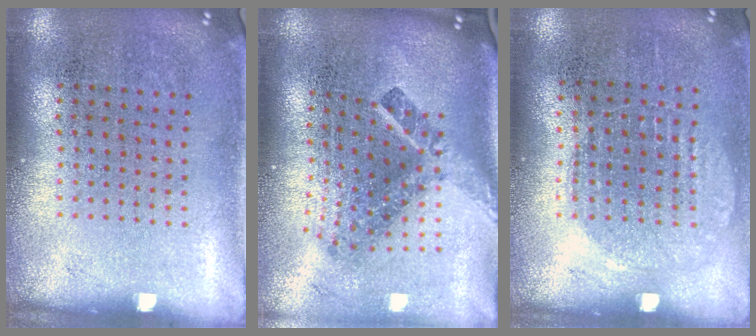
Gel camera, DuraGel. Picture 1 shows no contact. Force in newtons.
{"total": 2.7, "press": 1.6, "slide": 2.1}
{"total": 1.0, "press": 0.9, "slide": 0.4}